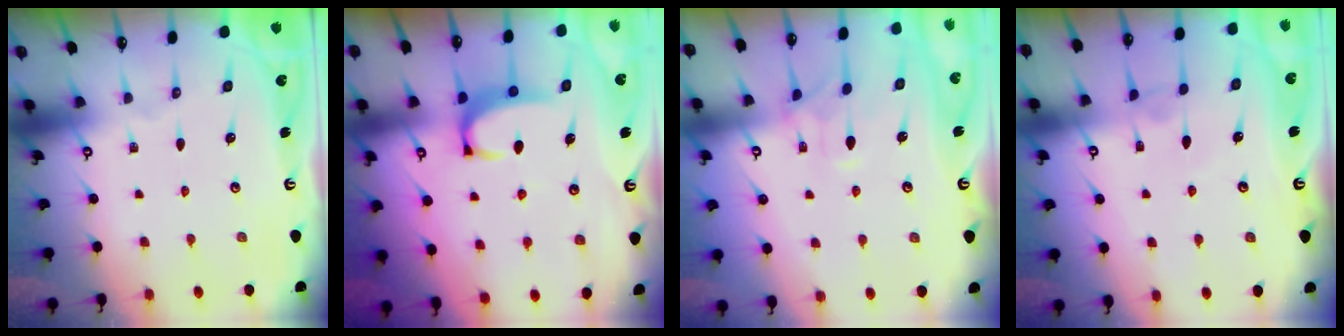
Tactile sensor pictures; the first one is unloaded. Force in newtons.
{"total": 3.2, "press": 3.1, "slide": 0.4}
{"total": 1.0, "press": 0.5, "slide": 0.8}
{"total": 2.9, "press": 2.9, "slide": 0.3}